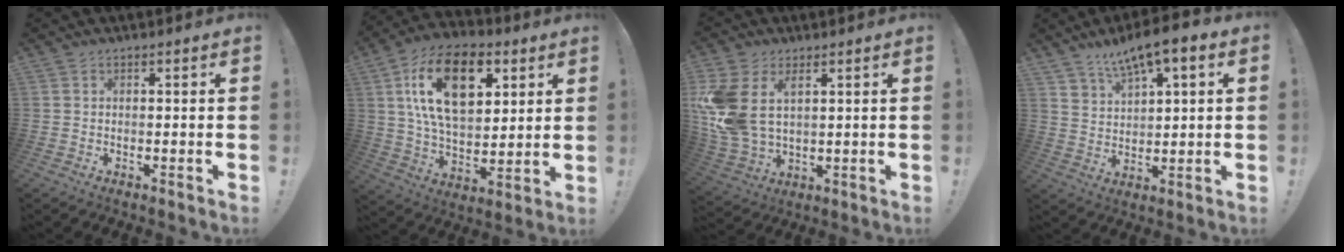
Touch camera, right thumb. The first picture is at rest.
{"total": 22.7, "force": [8.2, 13.2, 16.5], "torque": [-0.277, -0.023, 0.140]}
{"total": 12.9, "force": [4.4, 8.4, 8.9], "torque": [-0.187, -0.020, 0.087]}
{"total": 8.2, "force": [5.6, 3.1, 5.1], "torque": [-0.088, -0.031, 0.100]}